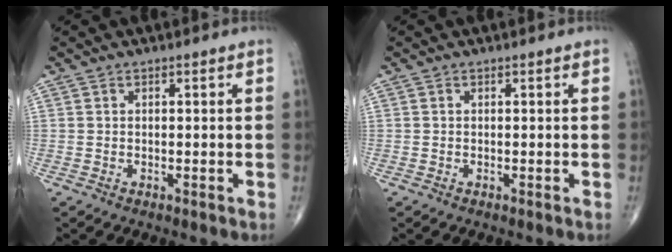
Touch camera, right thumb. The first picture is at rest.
{"total": 0.0}